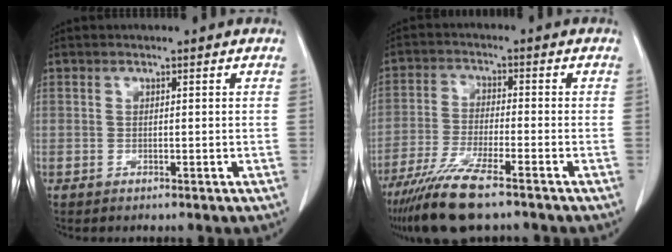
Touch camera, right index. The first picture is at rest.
{"total": 10.3, "force": [-7.6, 1.0, 6.9], "torque": [-0.135, -0.030, -0.136]}